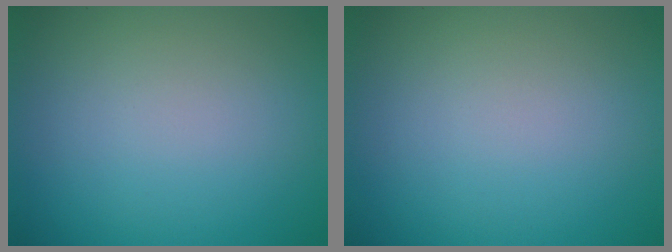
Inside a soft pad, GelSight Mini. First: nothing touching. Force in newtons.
{"total": 0.0}